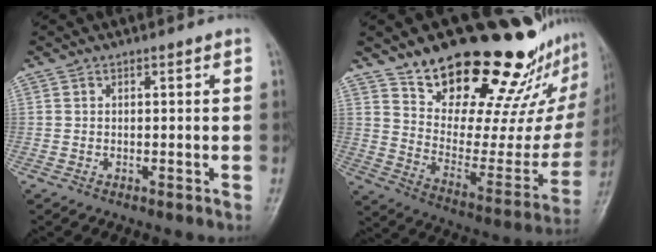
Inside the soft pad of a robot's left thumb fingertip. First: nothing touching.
{"total": 29.2, "force": [22.0, 10.7, 15.9], "torque": [-0.194, -0.121, 0.322]}